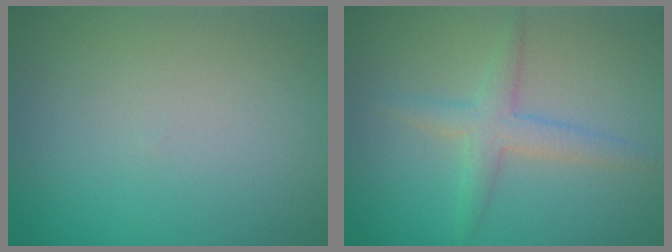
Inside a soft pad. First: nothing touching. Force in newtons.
{"total": 2.7, "press": 2.7, "slide": 0.1}